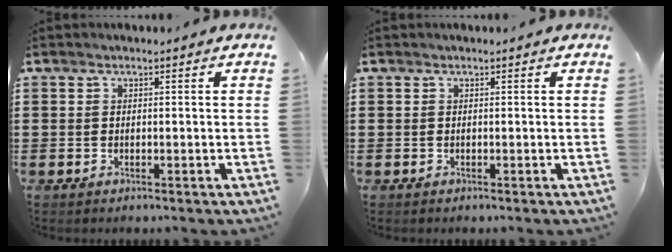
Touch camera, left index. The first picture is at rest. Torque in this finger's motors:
{"motor_torque": [-0.06, -0.02, 0.00, 0.00]}